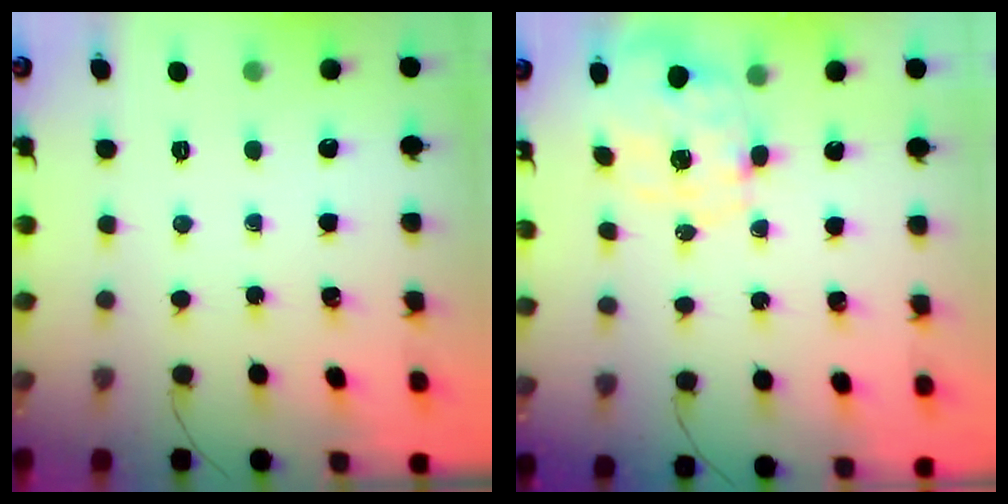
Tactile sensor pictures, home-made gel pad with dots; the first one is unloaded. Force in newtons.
{"total": 2.3, "press": 2.1, "slide": 1.1}